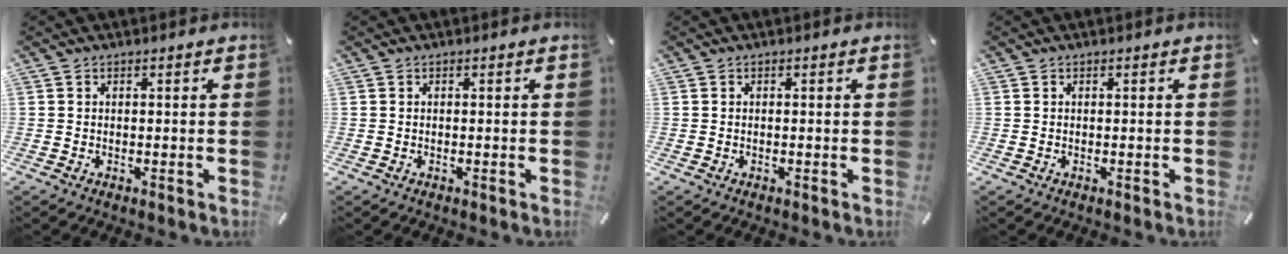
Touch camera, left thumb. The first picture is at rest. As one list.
[{"total": 0.0}, {"total": 0.0}, {"total": 0.0}]